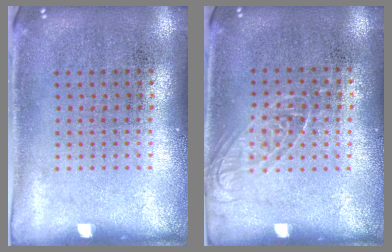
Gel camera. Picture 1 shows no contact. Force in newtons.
{"total": 1.1, "press": 0.9, "slide": 0.5}